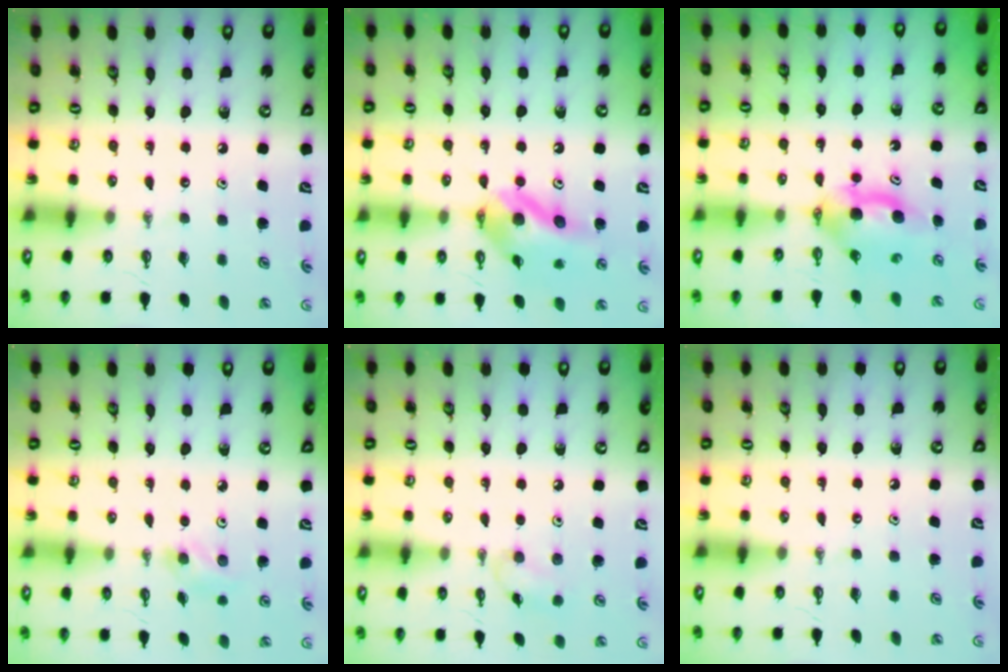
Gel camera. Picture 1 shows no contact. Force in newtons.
{"total": 11.4, "press": 11.3, "slide": 1.2}
{"total": 5.7, "press": 5.5, "slide": 1.8}
{"total": 3.4, "press": 3.4, "slide": 0.5}
{"total": 6.6, "press": 6.6, "slide": 0.6}
{"total": 0.0}